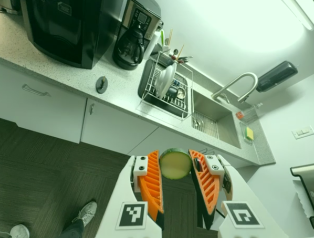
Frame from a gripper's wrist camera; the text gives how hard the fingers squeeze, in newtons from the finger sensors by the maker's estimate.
{"total": 10.7, "left": 10.7, "right": 10.8}